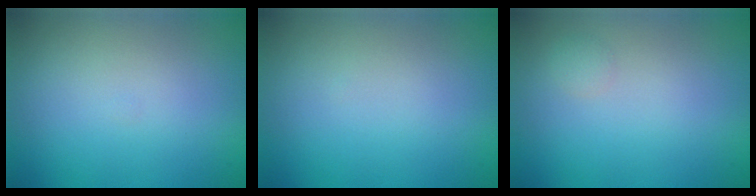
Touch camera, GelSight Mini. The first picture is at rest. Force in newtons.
{"total": 0.0}
{"total": 0.7, "press": 0.7, "slide": 0.0}